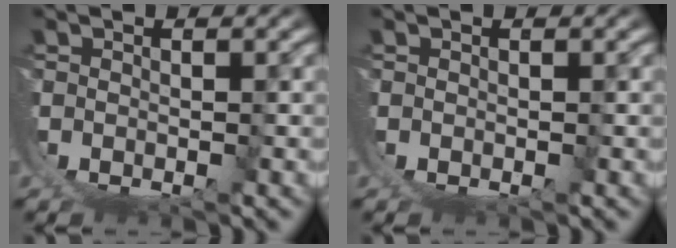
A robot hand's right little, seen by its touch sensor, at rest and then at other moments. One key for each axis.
{"total": 0.0}